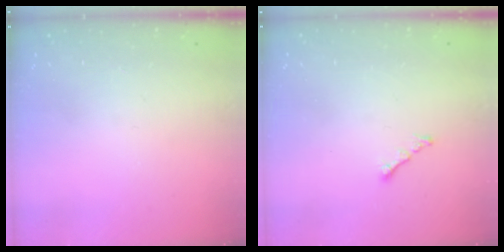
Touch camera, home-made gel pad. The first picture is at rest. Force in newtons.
{"total": 1.2, "press": 1.1, "slide": 0.5}